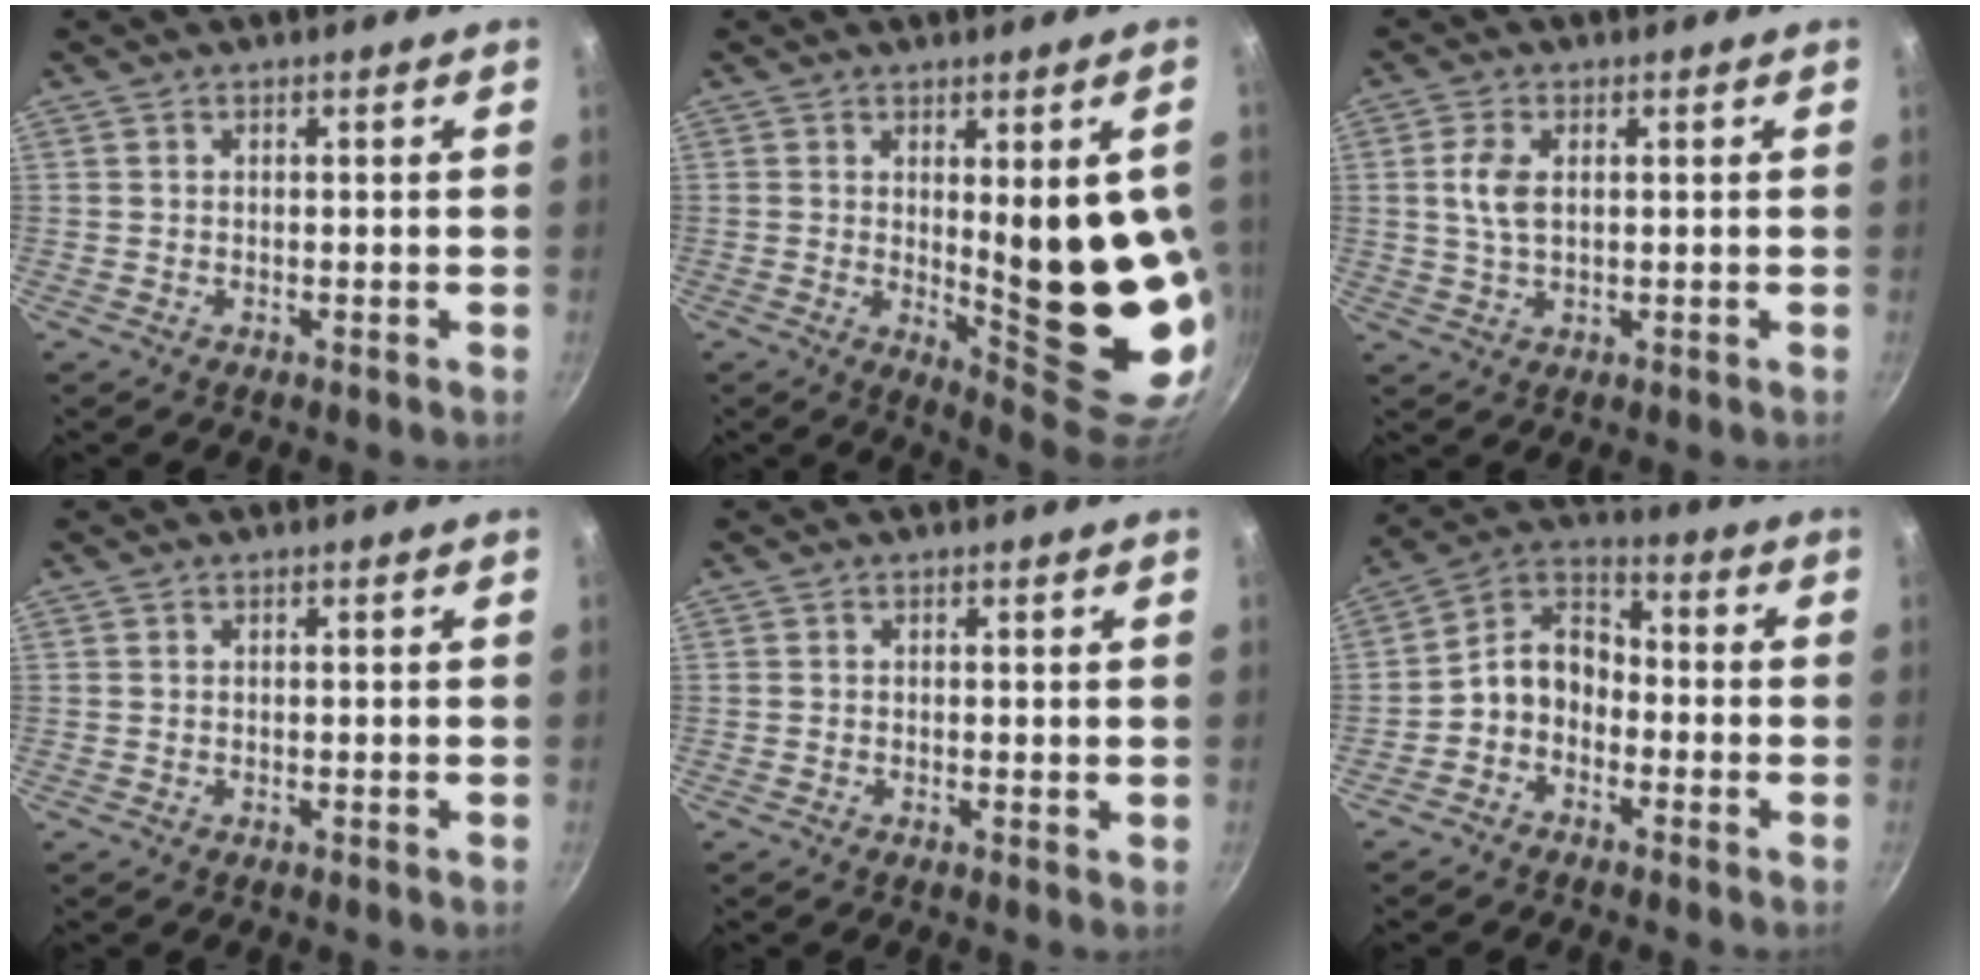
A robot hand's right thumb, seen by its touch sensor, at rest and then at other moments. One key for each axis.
{"total": 16.5, "fx": 0.2, "fy": 4.8, "fz": 15.8, "tx": -0.188, "ty": -0.035, "tz": 0.019}
{"total": 5.2, "fx": 0.9, "fy": 2.9, "fz": 4.2, "tx": -0.084, "ty": 0.003, "tz": 0.017}
{"total": 0.0}
{"total": 0.5, "fx": 0.0, "fy": 0.2, "fz": 0.5, "tx": -0.006, "ty": -0.002, "tz": -0.001}
{"total": 8.2, "fx": -2.6, "fy": 6.2, "fz": 4.8, "tx": -0.061, "ty": 0.049, "tz": -0.071}